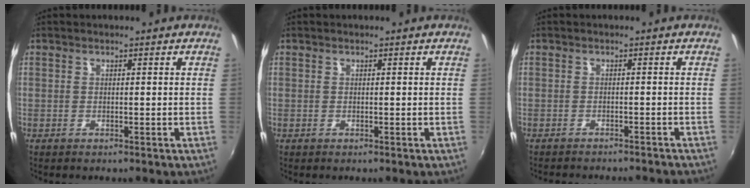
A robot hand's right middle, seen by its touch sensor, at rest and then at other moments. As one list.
[{"total": 0.0}, {"total": 7.3, "force": [-6.7, 1.1, 2.7], "torque": [-0.063, -0.015, -0.091]}]